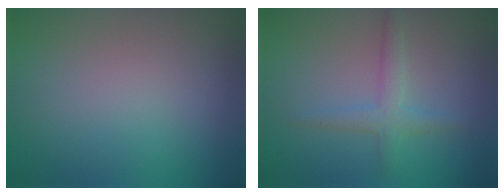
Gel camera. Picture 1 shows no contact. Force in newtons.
{"total": 2.2, "press": 2.2, "slide": 0.0}